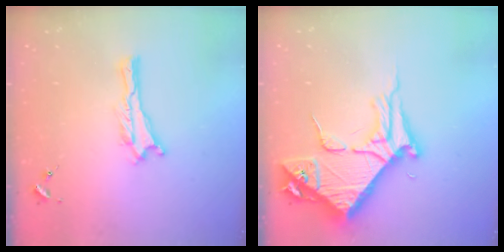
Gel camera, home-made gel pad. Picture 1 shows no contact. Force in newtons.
{"total": 9.5, "press": 9.5, "slide": 1.1}